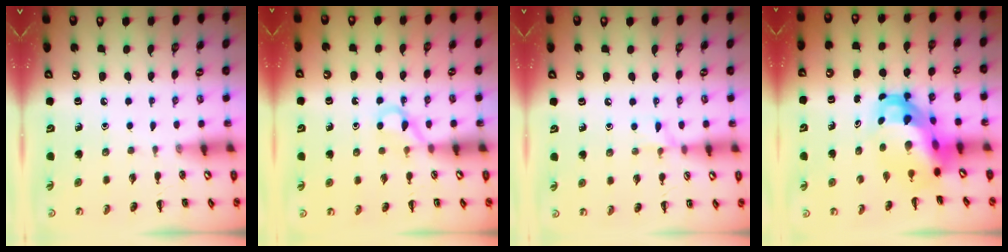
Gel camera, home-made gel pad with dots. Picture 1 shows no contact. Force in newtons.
{"total": 4.4, "press": 4.2, "slide": 1.3}
{"total": 5.4, "press": 5.1, "slide": 1.8}
{"total": 8.7, "press": 8.4, "slide": 2.4}